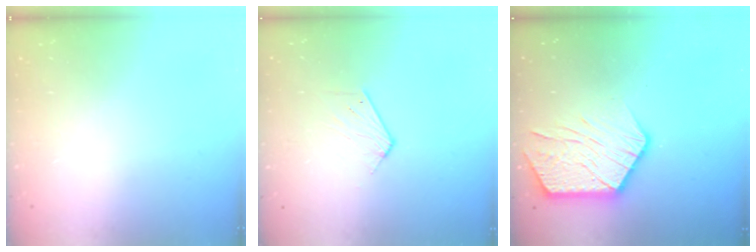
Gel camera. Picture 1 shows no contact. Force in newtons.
{"total": 3.9, "press": 3.9, "slide": 0.2}
{"total": 14.9, "press": 14.9, "slide": 1.1}